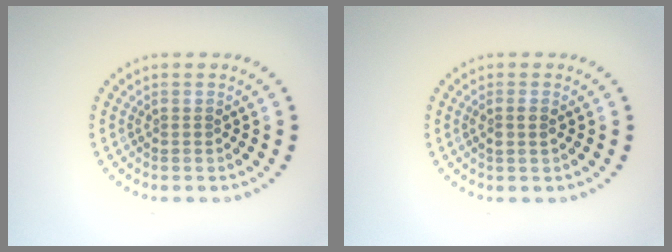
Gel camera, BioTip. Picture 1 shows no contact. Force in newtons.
{"total": 1.1, "press": 1.1, "slide": 0.3}